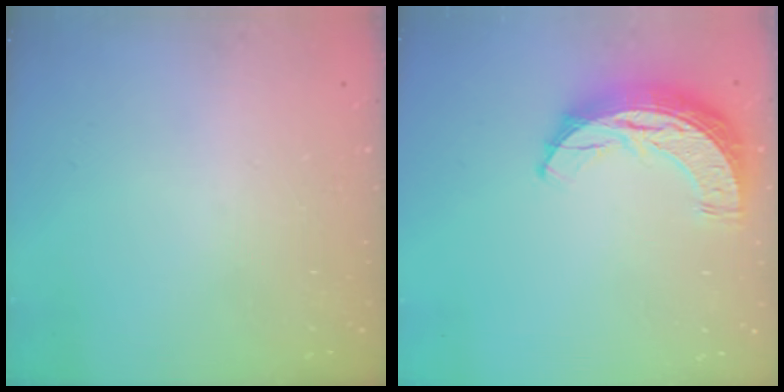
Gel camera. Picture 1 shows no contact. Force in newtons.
{"total": 11.3, "press": 11.2, "slide": 0.7}